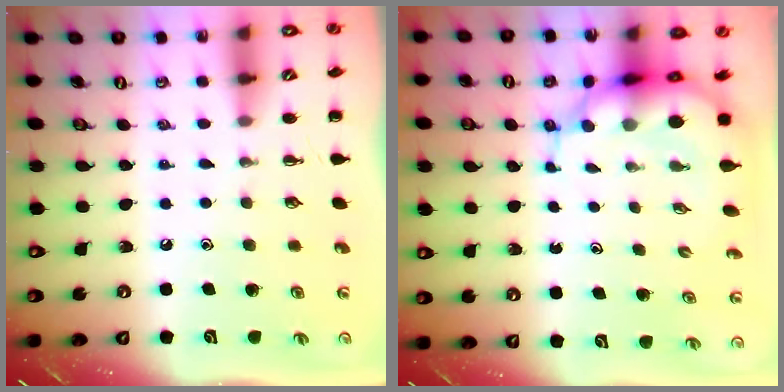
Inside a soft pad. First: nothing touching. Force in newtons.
{"total": 8.2, "press": 7.7, "slide": 2.8}